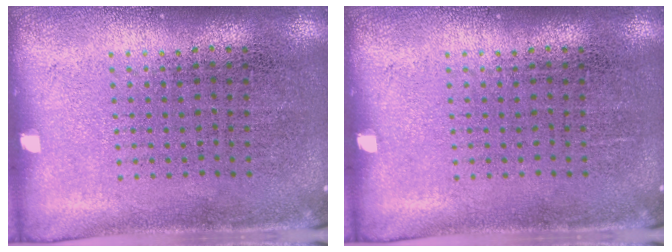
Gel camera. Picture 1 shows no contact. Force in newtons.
{"total": 0.0}